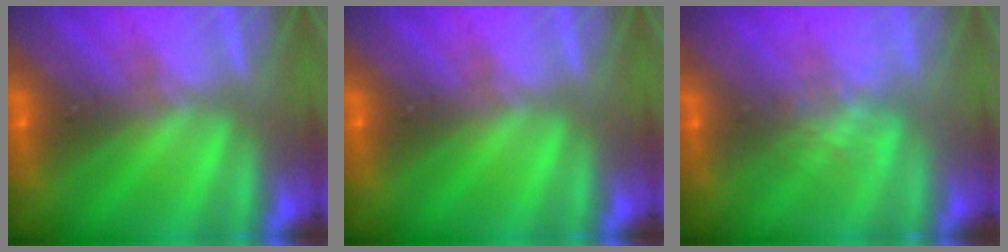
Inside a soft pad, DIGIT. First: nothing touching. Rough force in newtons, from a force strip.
{"total": 0.0}
{"total": 2.2}